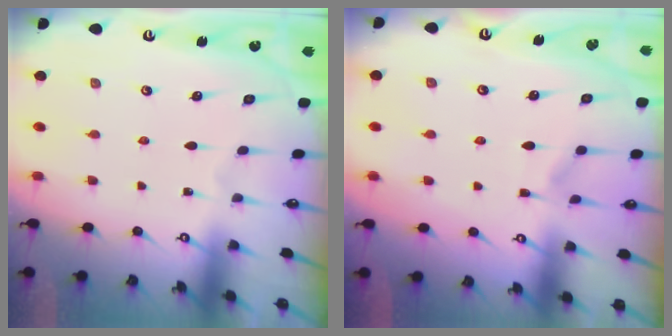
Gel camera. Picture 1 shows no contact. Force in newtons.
{"total": 4.1, "press": 4.1, "slide": 0.4}